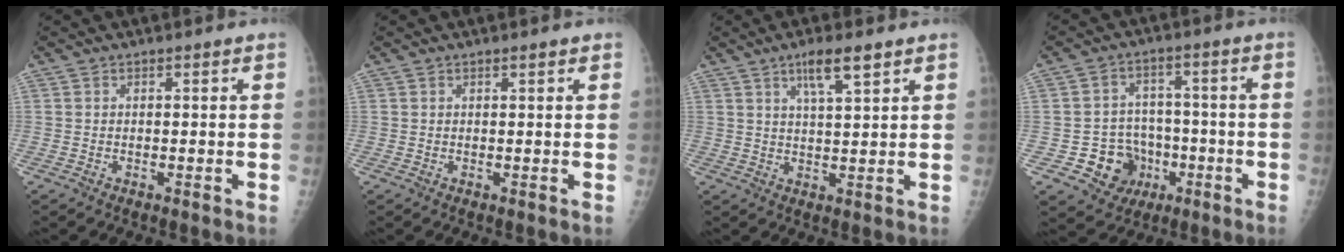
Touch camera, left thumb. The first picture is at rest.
{"total": 0.7, "force": [0.5, 0.1, 0.5], "torque": [-0.007, -0.001, 0.006]}
{"total": 6.2, "force": [3.7, 1.0, 4.8], "torque": [-0.086, -0.017, 0.067]}
{"total": 9.6, "force": [-3.3, 8.6, 2.7], "torque": [0.000, 0.030, -0.043]}